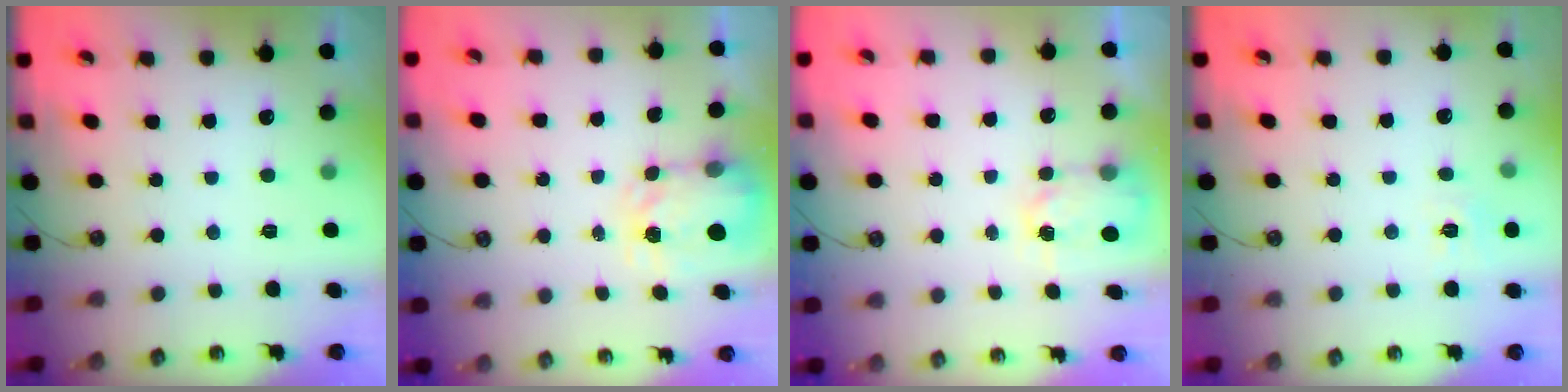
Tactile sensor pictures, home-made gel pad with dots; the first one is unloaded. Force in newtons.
{"total": 3.9, "press": 3.8, "slide": 0.5}
{"total": 3.2, "press": 3.1, "slide": 0.5}
{"total": 5.9, "press": 5.9, "slide": 0.7}